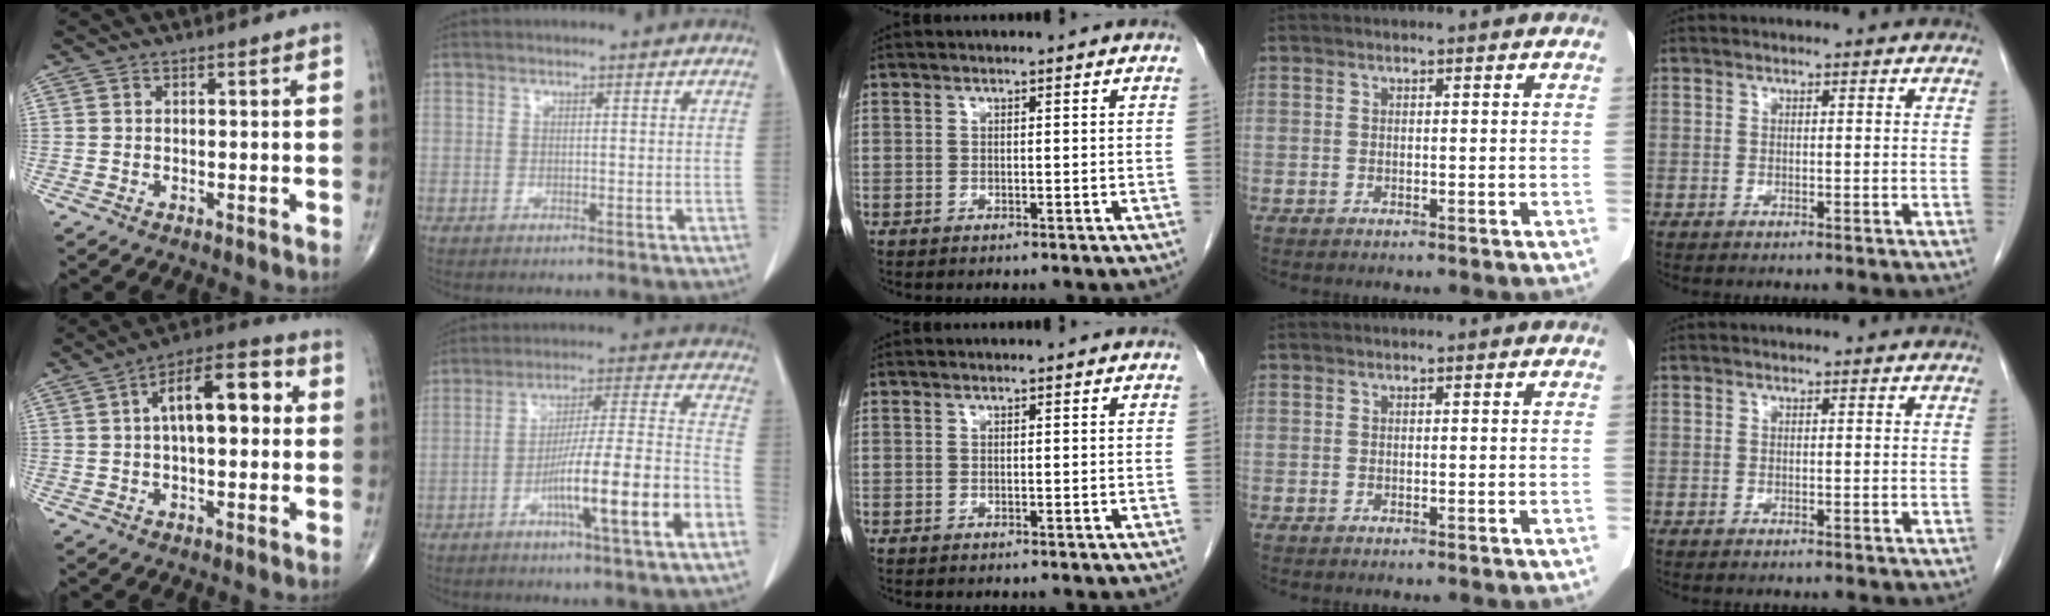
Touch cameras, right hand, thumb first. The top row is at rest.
{"thumb": {"total": 13.5, "force": [2.2, 6.1, 11.8], "torque": [-0.171, 0.028, 0.027]}, "index": {"total": 15.2, "force": [-6.4, 0.1, 13.8], "torque": [-0.230, 0.002, -0.100]}}